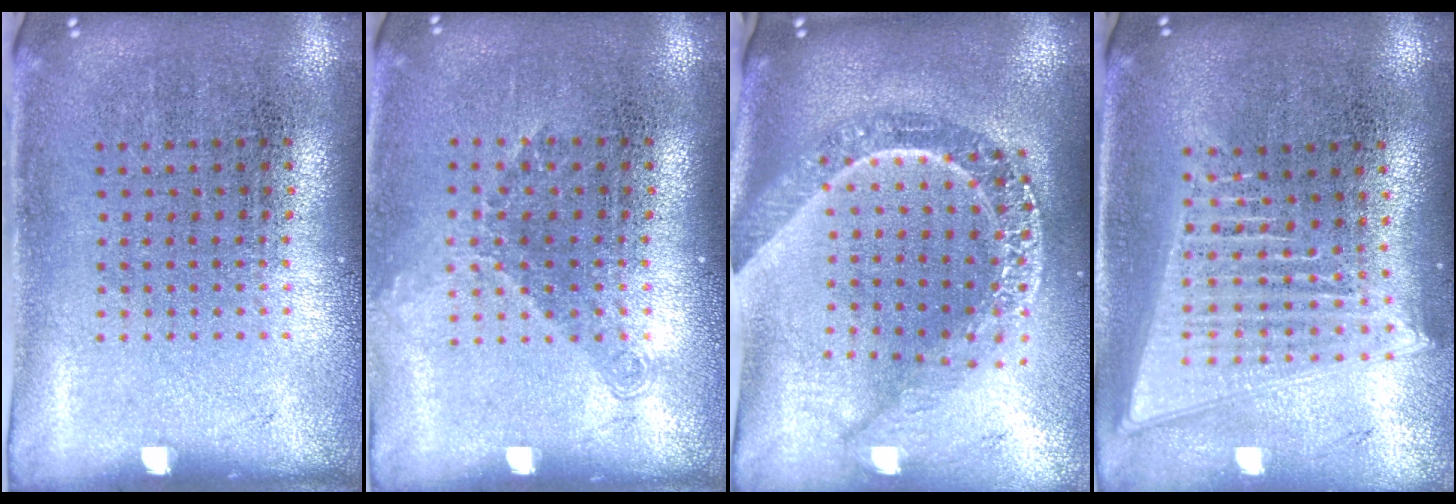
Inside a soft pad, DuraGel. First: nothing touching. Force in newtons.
{"total": 1.2, "press": 0.9, "slide": 0.8}
{"total": 2.7, "press": 2.2, "slide": 1.6}
{"total": 2.0, "press": 1.8, "slide": 0.9}